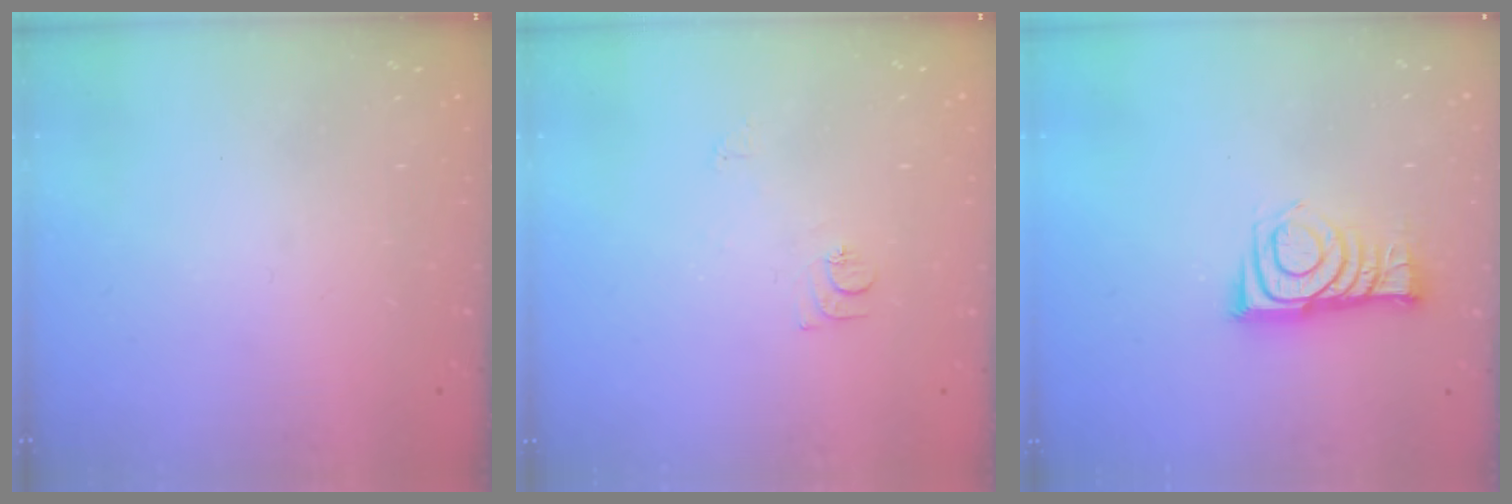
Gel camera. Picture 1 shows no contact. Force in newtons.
{"total": 6.7, "press": 6.7, "slide": 0.8}
{"total": 9.7, "press": 9.7, "slide": 0.4}